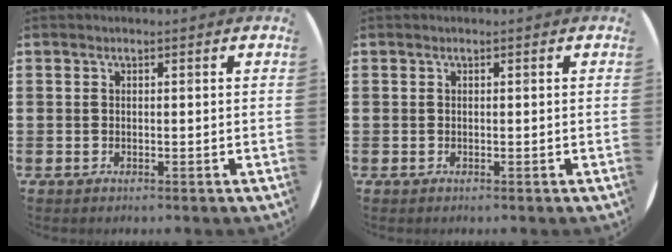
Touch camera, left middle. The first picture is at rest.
{"total": 0.0}